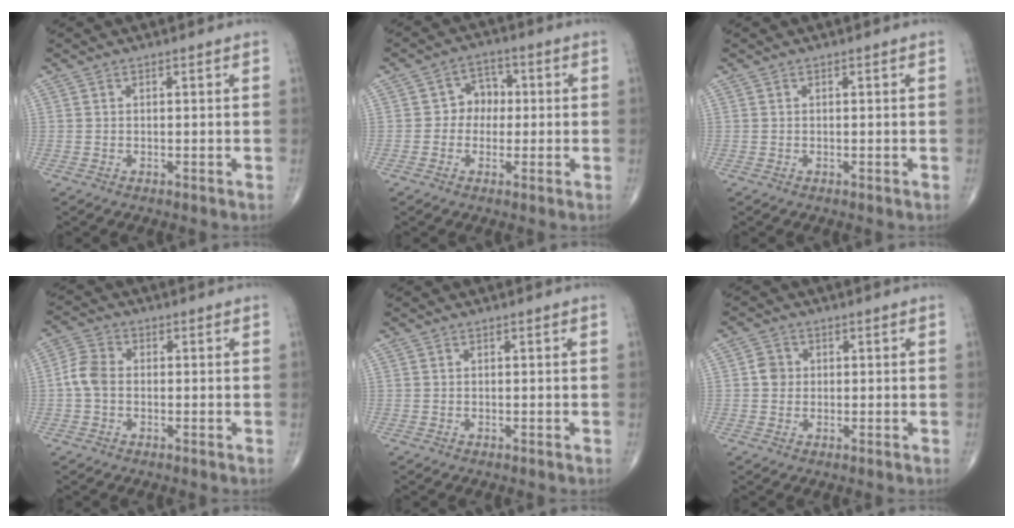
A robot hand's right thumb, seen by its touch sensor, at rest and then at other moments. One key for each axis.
{"total": 5.2, "fx": -0.1, "fy": 4.5, "fz": 2.6, "tx": -0.005, "ty": 0.016, "tz": -0.014}
{"total": 0.0}
{"total": 4.8, "fx": -0.6, "fy": 3.5, "fz": 3.3, "tx": -0.067, "ty": 0.014, "tz": -0.021}
{"total": 0.0}
{"total": 2.9, "fx": 0.2, "fy": 2.7, "fz": 1.1, "tx": -0.006, "ty": 0.005, "tz": -0.002}